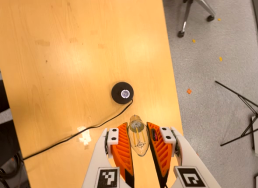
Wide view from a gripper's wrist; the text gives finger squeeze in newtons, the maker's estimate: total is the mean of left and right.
{"total": 14.1, "left": 15.4, "right": 12.9}